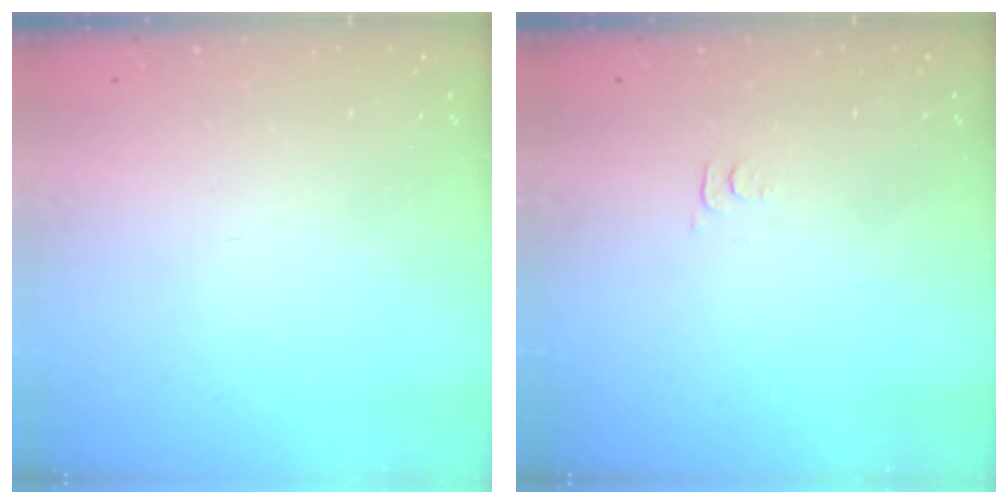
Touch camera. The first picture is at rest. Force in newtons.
{"total": 3.4, "press": 3.4, "slide": 0.5}